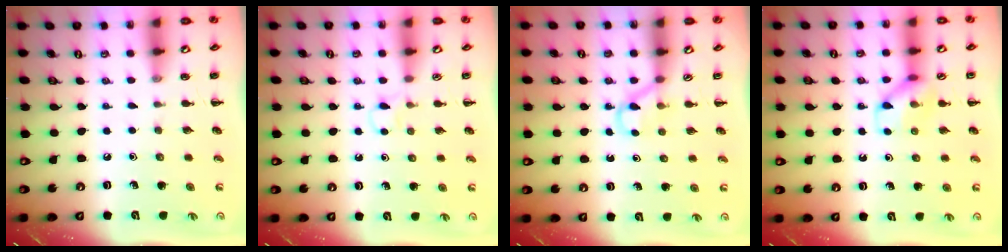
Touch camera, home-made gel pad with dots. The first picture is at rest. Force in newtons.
{"total": 2.8, "press": 2.6, "slide": 1.2}
{"total": 2.6, "press": 2.4, "slide": 0.9}
{"total": 9.6, "press": 9.6, "slide": 0.7}